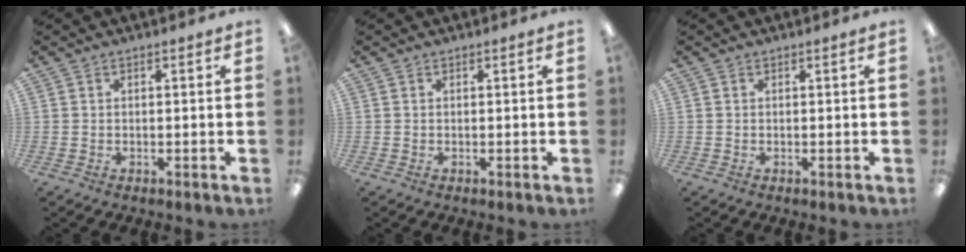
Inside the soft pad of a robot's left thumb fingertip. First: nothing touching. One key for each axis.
{"total": 0.0}
{"total": 0.0}